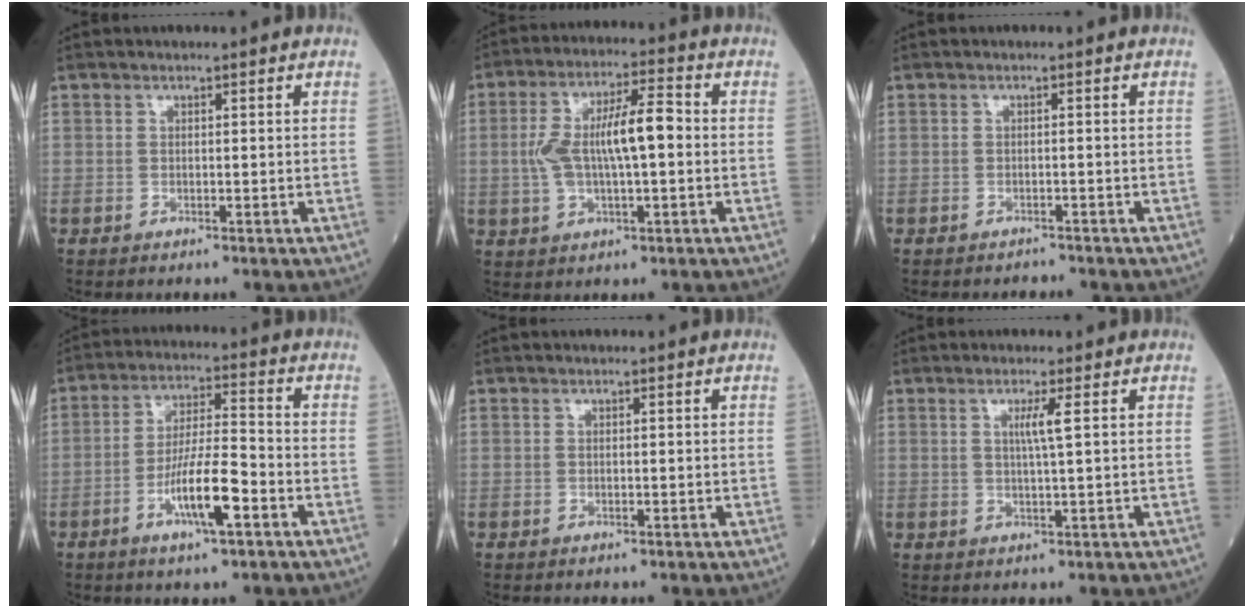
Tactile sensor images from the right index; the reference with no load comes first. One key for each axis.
{"total": 10.6, "fx": 0.1, "fy": 2.9, "fz": 10.2, "tx": -0.201, "ty": 0.024, "tz": 0.003}
{"total": 1.2, "fx": -1.1, "fy": 0.2, "fz": -0.3, "tx": 0.004, "ty": -0.003, "tz": -0.016}
{"total": 9.4, "fx": -4.0, "fy": 1.1, "fz": 8.5, "tx": -0.157, "ty": -0.002, "tz": -0.071}
{"total": 0.0}
{"total": 2.6, "fx": 0.8, "fy": -0.6, "fz": 2.4, "tx": -0.048, "ty": -0.003, "tz": 0.014}